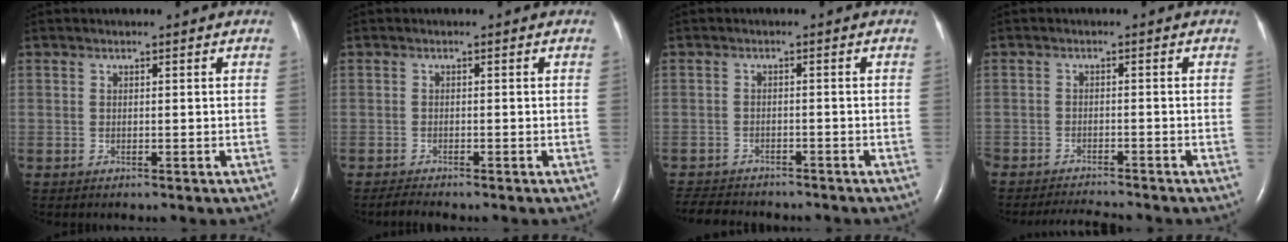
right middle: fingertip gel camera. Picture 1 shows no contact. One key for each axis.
{"total": 1.6, "fx": -1.5, "fy": -0.2, "fz": 0.5, "tx": -0.021, "ty": -0.008, "tz": -0.028}
{"total": 9.2, "fx": -8.3, "fy": 2.6, "fz": 3.1, "tx": -0.060, "ty": -0.008, "tz": -0.117}
{"total": 4.6, "fx": -4.5, "fy": -0.3, "fz": 0.9, "tx": -0.015, "ty": -0.017, "tz": -0.072}